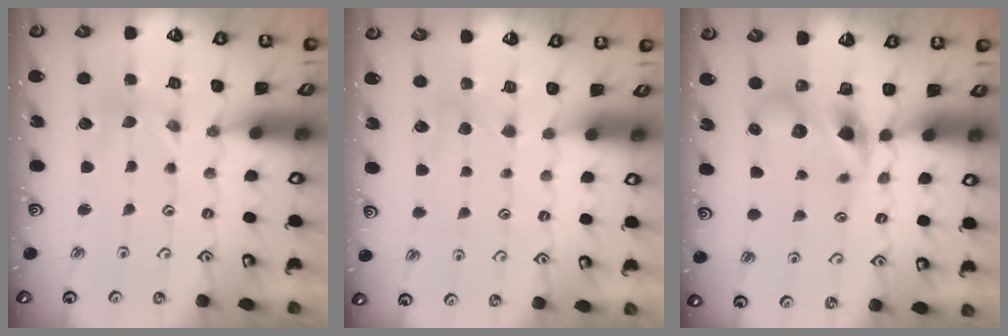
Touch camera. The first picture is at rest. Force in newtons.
{"total": 3.7, "press": 3.7, "slide": 0.7}
{"total": 6.9, "press": 6.9, "slide": 0.9}